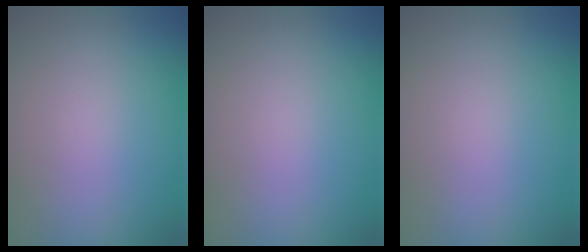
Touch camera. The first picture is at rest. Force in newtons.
{"total": 0.0}
{"total": 0.0}